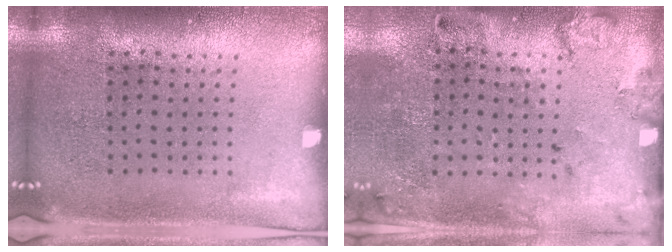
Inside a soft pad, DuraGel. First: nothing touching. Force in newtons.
{"total": 2.1, "press": 1.4, "slide": 1.6}